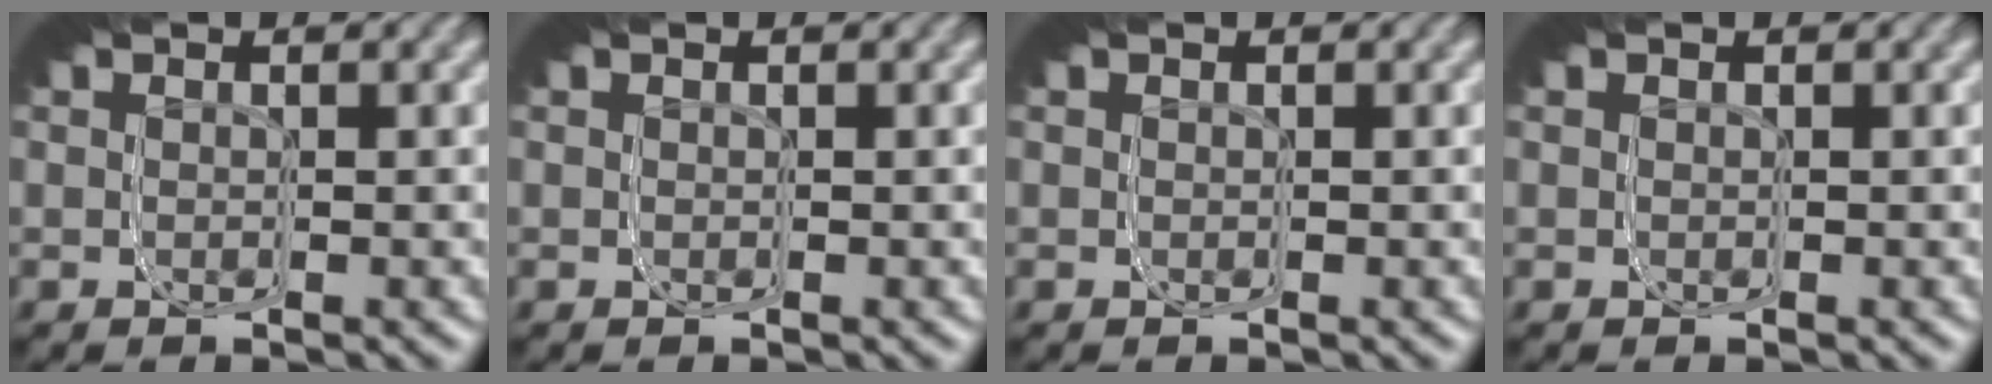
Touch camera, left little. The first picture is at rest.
{"total": 0.0}
{"total": 0.0}
{"total": 0.0}